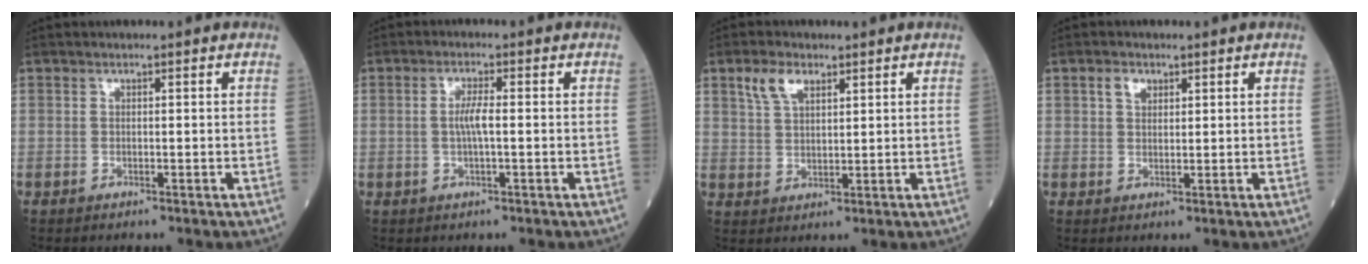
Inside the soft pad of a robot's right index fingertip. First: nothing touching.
{"total": 3.0, "force": [-0.1, 0.3, 3.0], "torque": [-0.060, 0.001, -0.002]}
{"total": 4.7, "force": [2.8, 2.2, 3.0], "torque": [-0.067, 0.008, 0.059]}
{"total": 2.3, "force": [1.2, 1.5, 1.3], "torque": [-0.026, 0.004, 0.024]}